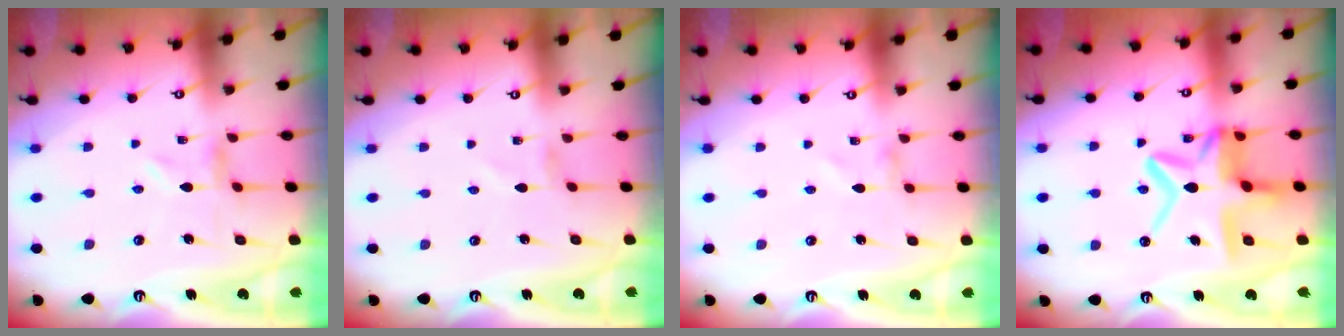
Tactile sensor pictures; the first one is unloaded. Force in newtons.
{"total": 1.0, "press": 1.0, "slide": 0.0}
{"total": 1.1, "press": 1.1, "slide": 0.1}
{"total": 15.1, "press": 15.0, "slide": 1.3}